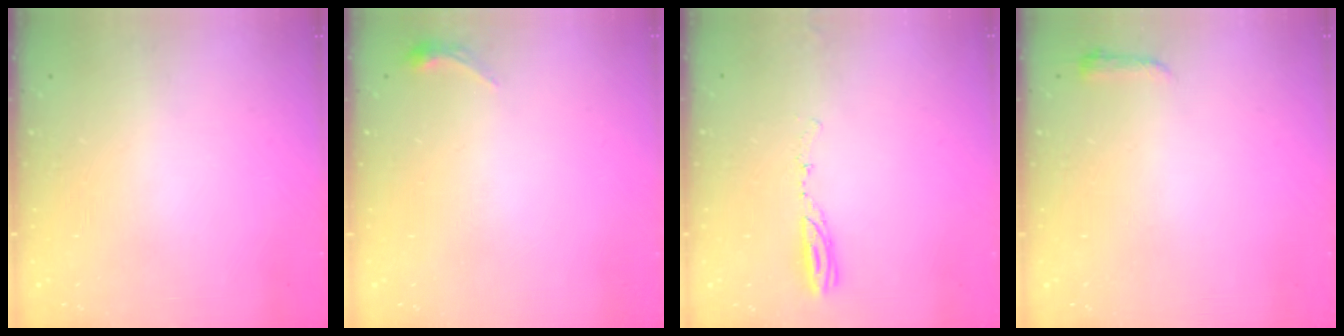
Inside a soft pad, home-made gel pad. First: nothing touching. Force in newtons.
{"total": 3.9, "press": 3.8, "slide": 0.7}
{"total": 4.8, "press": 4.7, "slide": 1.0}
{"total": 3.0, "press": 2.9, "slide": 0.6}